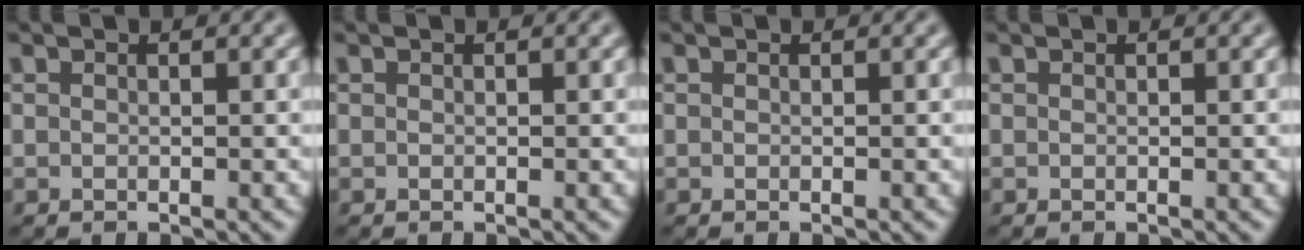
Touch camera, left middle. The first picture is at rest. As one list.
[{"total": 0.0}, {"total": 0.0}, {"total": 0.0}]